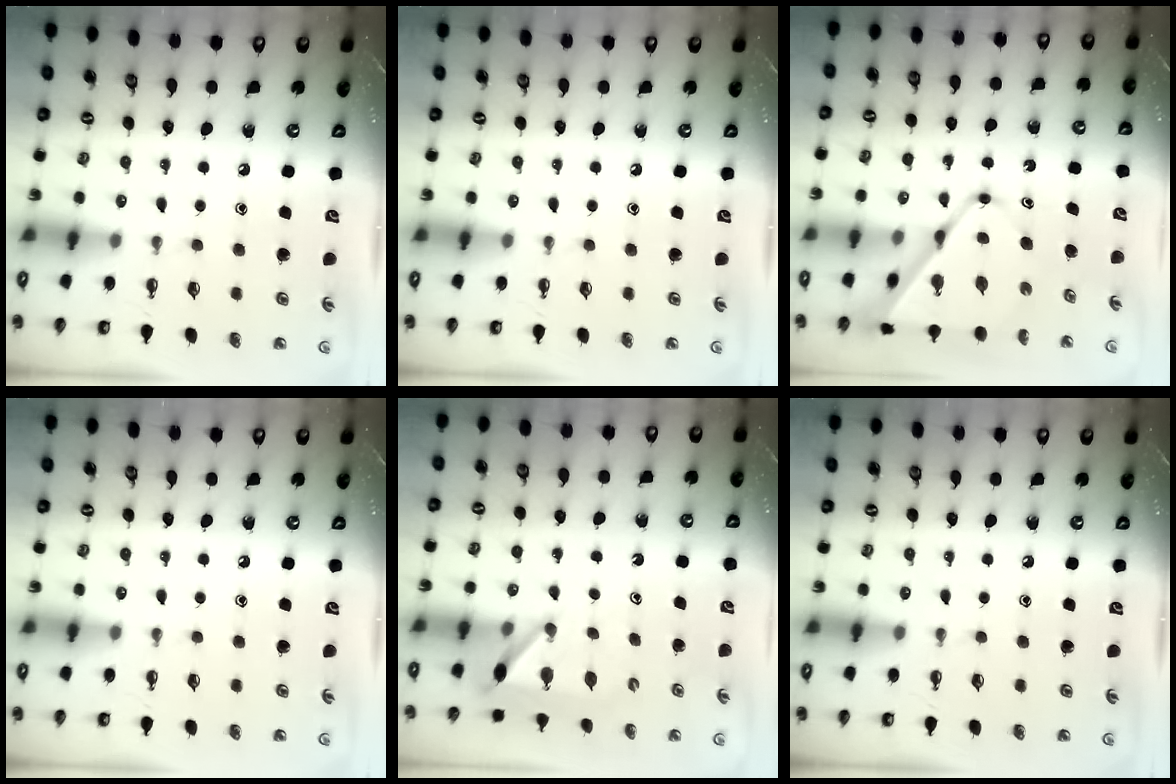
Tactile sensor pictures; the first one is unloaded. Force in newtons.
{"total": 0.0}
{"total": 11.8, "press": 11.8, "slide": 0.8}
{"total": 0.0}
{"total": 5.8, "press": 5.8, "slide": 0.5}
{"total": 0.0}